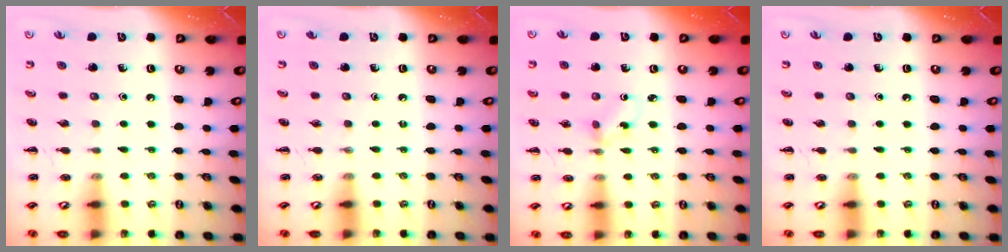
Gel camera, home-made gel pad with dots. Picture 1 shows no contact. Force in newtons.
{"total": 0.0}
{"total": 1.7, "press": 1.6, "slide": 0.7}
{"total": 0.0}